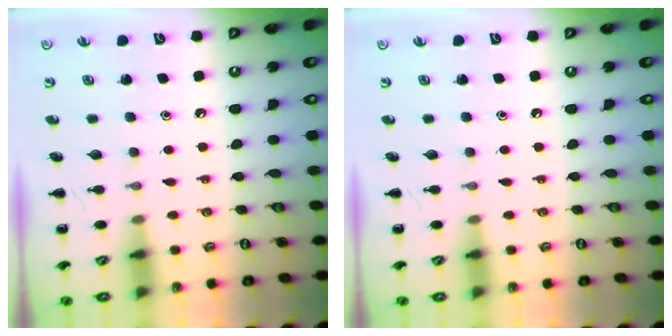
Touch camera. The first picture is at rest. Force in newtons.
{"total": 0.0}